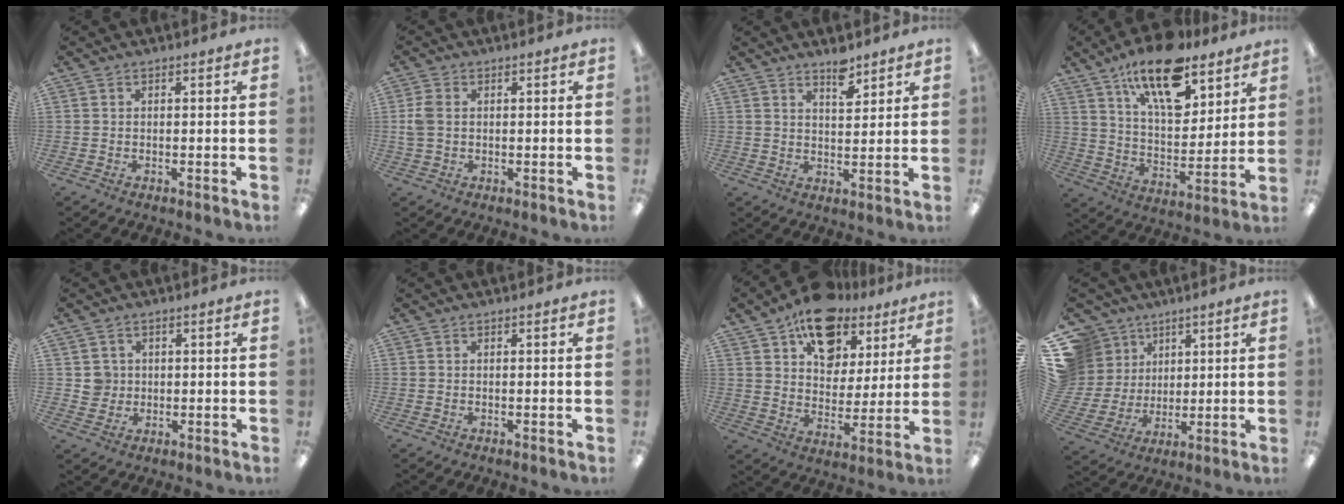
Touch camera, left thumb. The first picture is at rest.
{"total": 4.1, "force": [0.3, 2.9, 2.9], "torque": [-0.063, 0.006, 0.004]}
{"total": 5.3, "force": [4.2, 2.1, 2.4], "torque": [-0.026, -0.028, 0.071]}
{"total": 18.6, "force": [12.8, 7.9, 10.9], "torque": [-0.176, -0.066, 0.217]}
{"total": 3.9, "force": [0.7, 3.9, 0.5], "torque": [-0.006, 0.001, 0.010]}
{"total": 0.0}
{"total": 16.6, "force": [11.7, 9.9, 6.4], "torque": [-0.104, -0.071, 0.213]}
{"total": 12.3, "force": [6.0, 10.4, 2.6], "torque": [-0.084, -0.033, 0.123]}